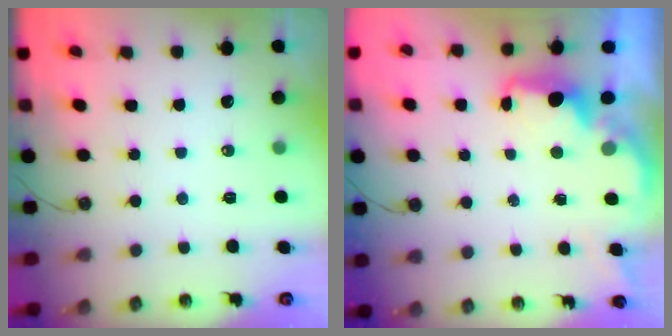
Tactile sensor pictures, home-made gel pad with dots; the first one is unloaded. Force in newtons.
{"total": 2.0, "press": 1.9, "slide": 0.7}